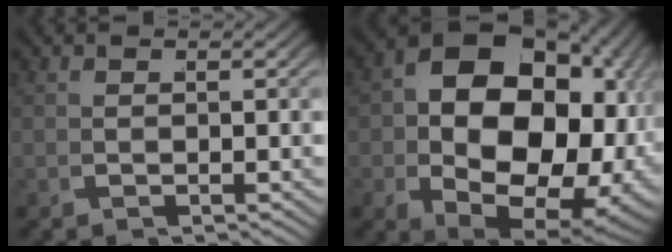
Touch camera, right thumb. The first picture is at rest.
{"total": 19.7, "force": [-1.4, 12.8, 14.9], "torque": [-0.271, -0.067, 0.010]}